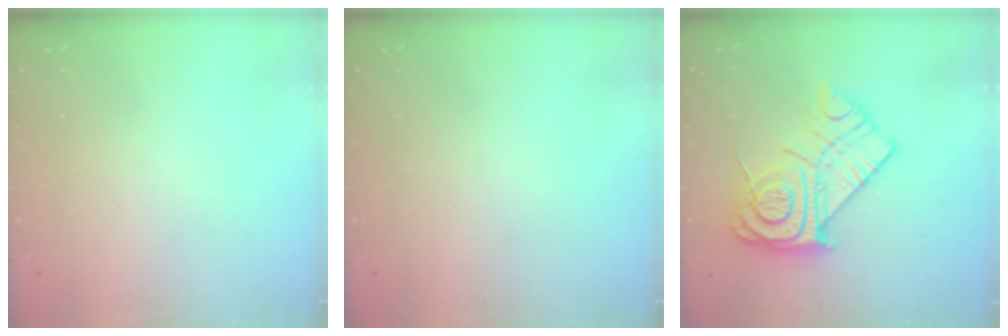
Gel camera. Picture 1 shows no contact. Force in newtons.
{"total": 0.0}
{"total": 17.3, "press": 17.2, "slide": 1.3}